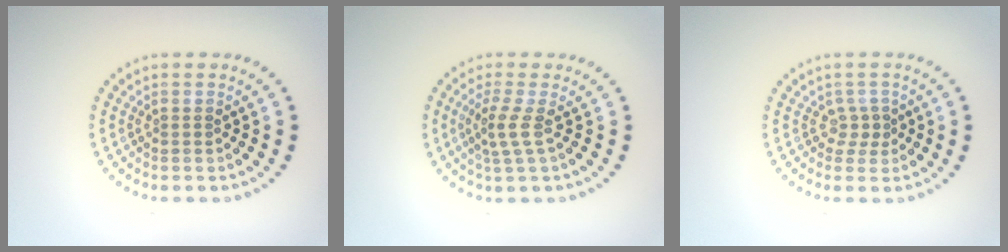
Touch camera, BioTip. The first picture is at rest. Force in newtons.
{"total": 2.1, "press": 1.5, "slide": 1.5}
{"total": 1.3, "press": 0.9, "slide": 1.0}